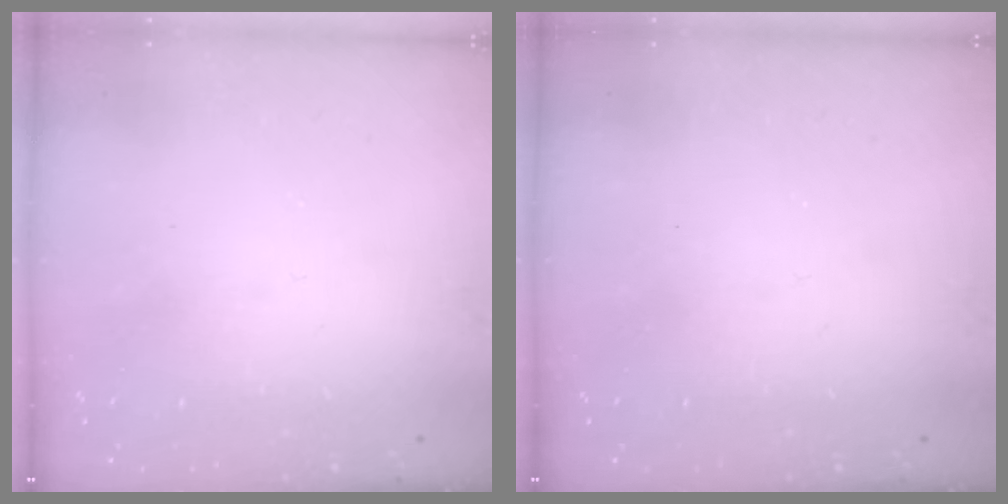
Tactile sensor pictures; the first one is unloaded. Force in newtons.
{"total": 0.0}